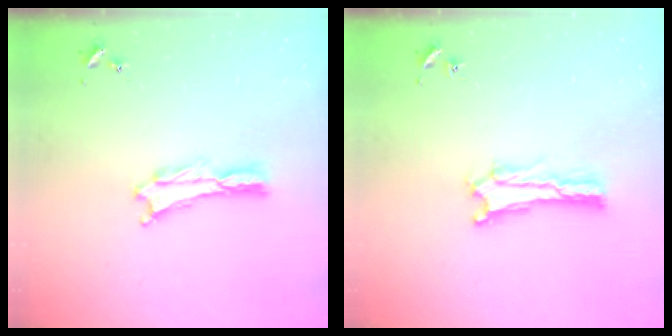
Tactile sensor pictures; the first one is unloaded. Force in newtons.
{"total": 0.6, "press": 0.5, "slide": 0.2}